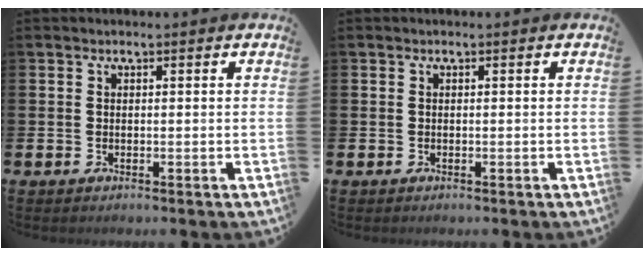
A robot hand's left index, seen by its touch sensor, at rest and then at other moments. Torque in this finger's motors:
{"motor_torque": [0.00, 0.00, 0.00, 0.00]}